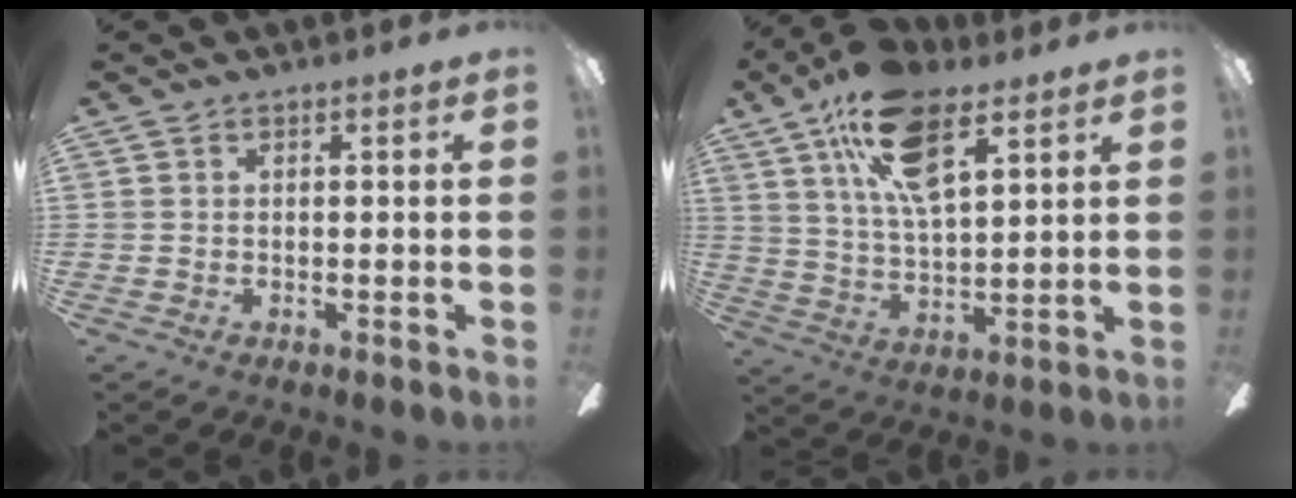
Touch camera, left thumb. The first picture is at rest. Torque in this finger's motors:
{"motor_torque": [0.50, 0.52, 1.67, -1.08, 0.46]}